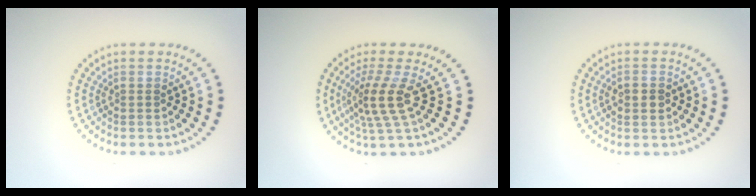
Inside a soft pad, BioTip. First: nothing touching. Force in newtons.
{"total": 3.5, "press": 2.5, "slide": 2.4}
{"total": 2.1, "press": 2.1, "slide": 0.2}